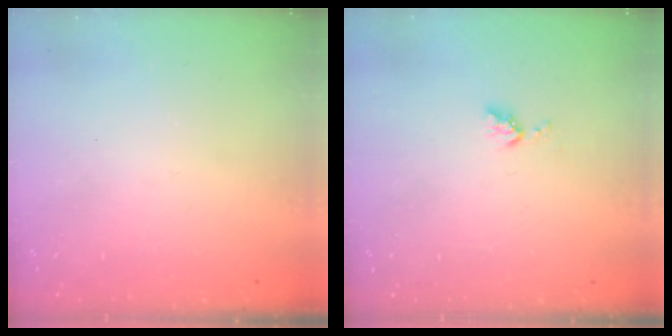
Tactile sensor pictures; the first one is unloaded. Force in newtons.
{"total": 3.9, "press": 3.9, "slide": 0.5}